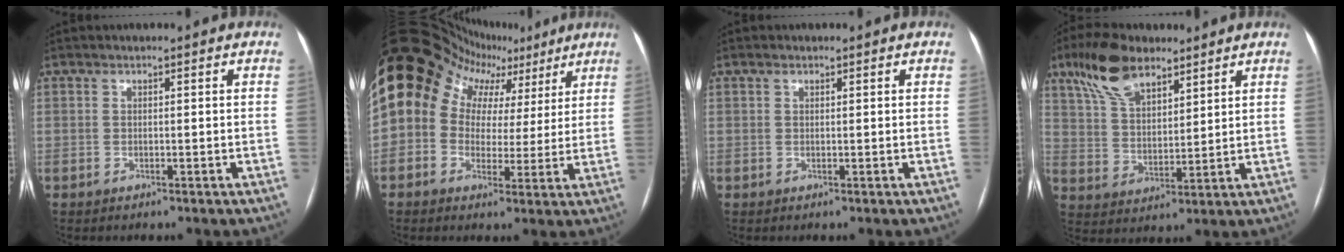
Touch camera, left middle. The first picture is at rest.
{"total": 17.4, "force": [7.0, 13.0, 9.2], "torque": [-0.184, 0.089, 0.117]}
{"total": 0.7, "force": [0.5, 0.4, 0.4], "torque": [-0.009, 0.008, 0.009]}
{"total": 11.1, "force": [7.7, 4.6, 6.6], "torque": [-0.132, 0.022, 0.147]}